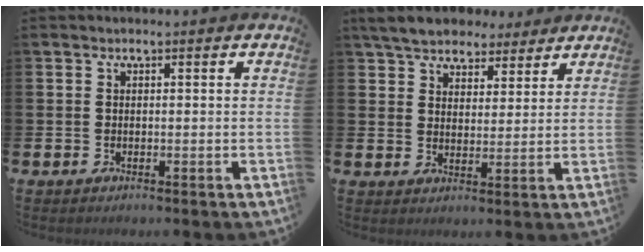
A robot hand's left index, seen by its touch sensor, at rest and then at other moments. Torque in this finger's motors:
{"motor_torque": [2.14, 0.00, 0.25, 0.21]}